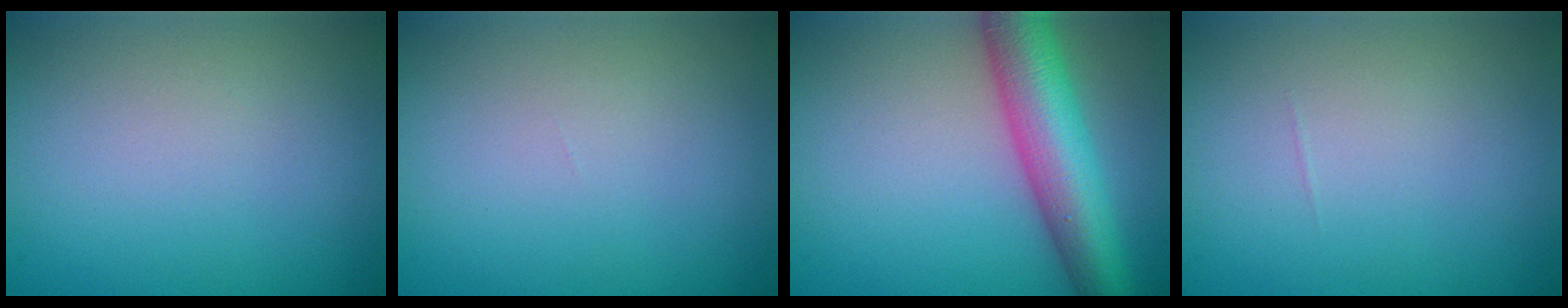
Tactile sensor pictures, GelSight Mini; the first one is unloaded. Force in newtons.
{"total": 0.0}
{"total": 8.6, "press": 8.6, "slide": 0.2}
{"total": 0.0}